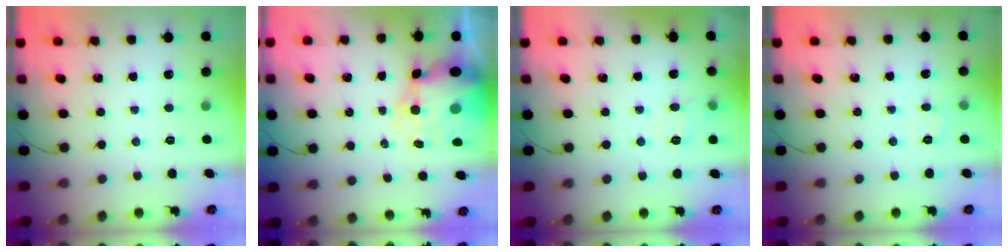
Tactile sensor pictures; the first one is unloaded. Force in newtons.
{"total": 12.0, "press": 11.6, "slide": 3.0}
{"total": 4.8, "press": 4.6, "slide": 1.5}
{"total": 4.9, "press": 4.7, "slide": 1.2}